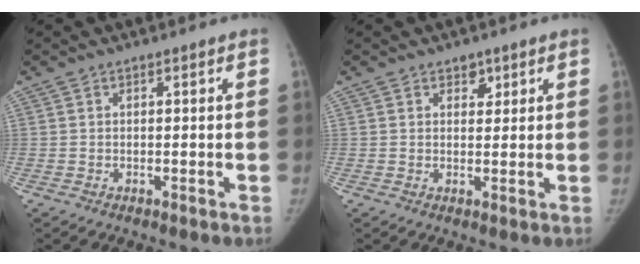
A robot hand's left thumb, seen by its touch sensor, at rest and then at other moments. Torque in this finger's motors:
{"motor_torque": [0.25, 0.04, 0.42, -0.44, 0.07]}